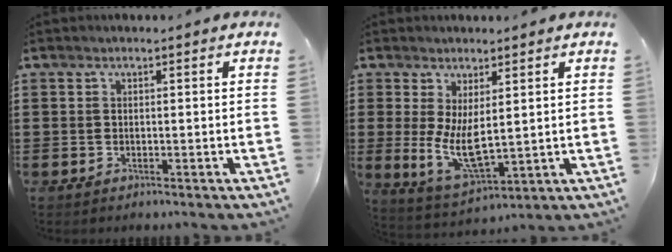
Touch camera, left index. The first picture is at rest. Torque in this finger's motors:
{"motor_torque": [1.48, 0.35, 0.61, 0.21]}